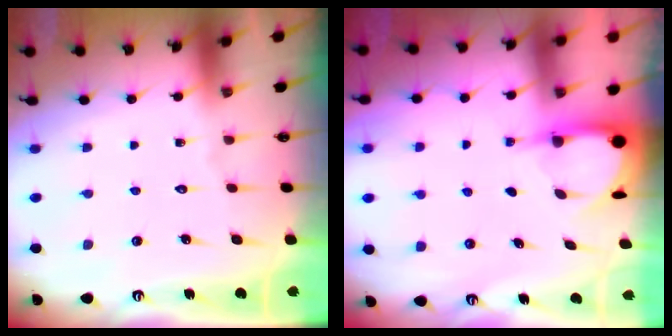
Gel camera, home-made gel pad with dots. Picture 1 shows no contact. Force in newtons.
{"total": 4.0, "press": 4.0, "slide": 0.3}